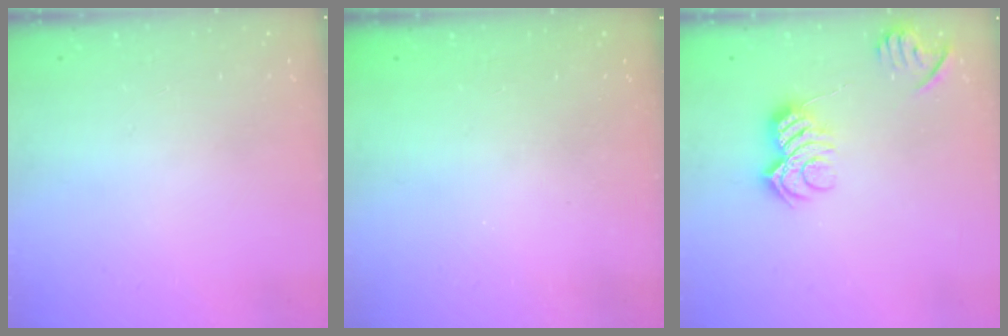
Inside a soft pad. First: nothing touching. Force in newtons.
{"total": 2.4, "press": 2.2, "slide": 0.8}
{"total": 12.3, "press": 12.3, "slide": 0.7}